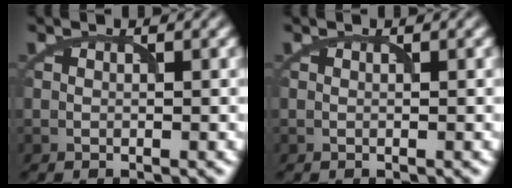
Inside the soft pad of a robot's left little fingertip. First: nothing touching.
{"total": 0.0}